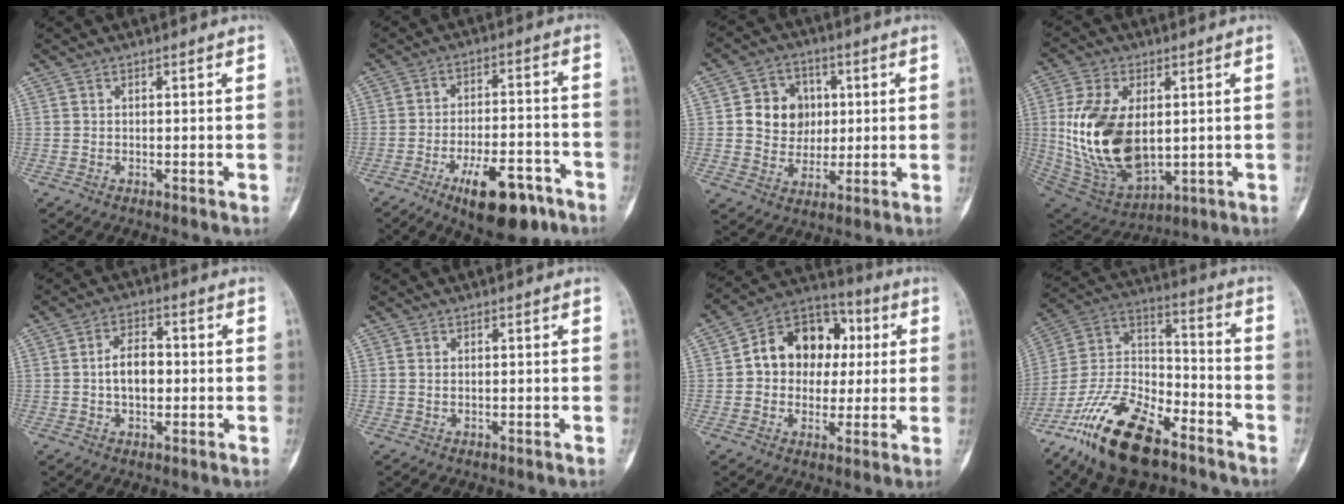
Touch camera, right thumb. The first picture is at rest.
{"total": 14.1, "force": [-8.1, 5.6, 10.1], "torque": [-0.137, 0.048, -0.117]}
{"total": 10.0, "force": [1.5, 8.8, 4.5], "torque": [-0.024, 0.001, 0.028]}
{"total": 20.5, "force": [1.2, 12.1, 16.5], "torque": [-0.316, -0.017, 0.044]}
{"total": 6.6, "force": [-0.3, 4.1, 5.2], "torque": [-0.079, 0.016, -0.009]}
{"total": 0.7, "force": [0.1, 0.5, 0.5], "torque": [-0.014, 0.002, 0.005]}
{"total": 15.2, "force": [1.9, 11.9, 9.3], "torque": [-0.089, 0.023, 0.023]}
{"total": 21.0, "force": [-13.8, 8.9, 13.1], "torque": [-0.260, 0.067, -0.257]}